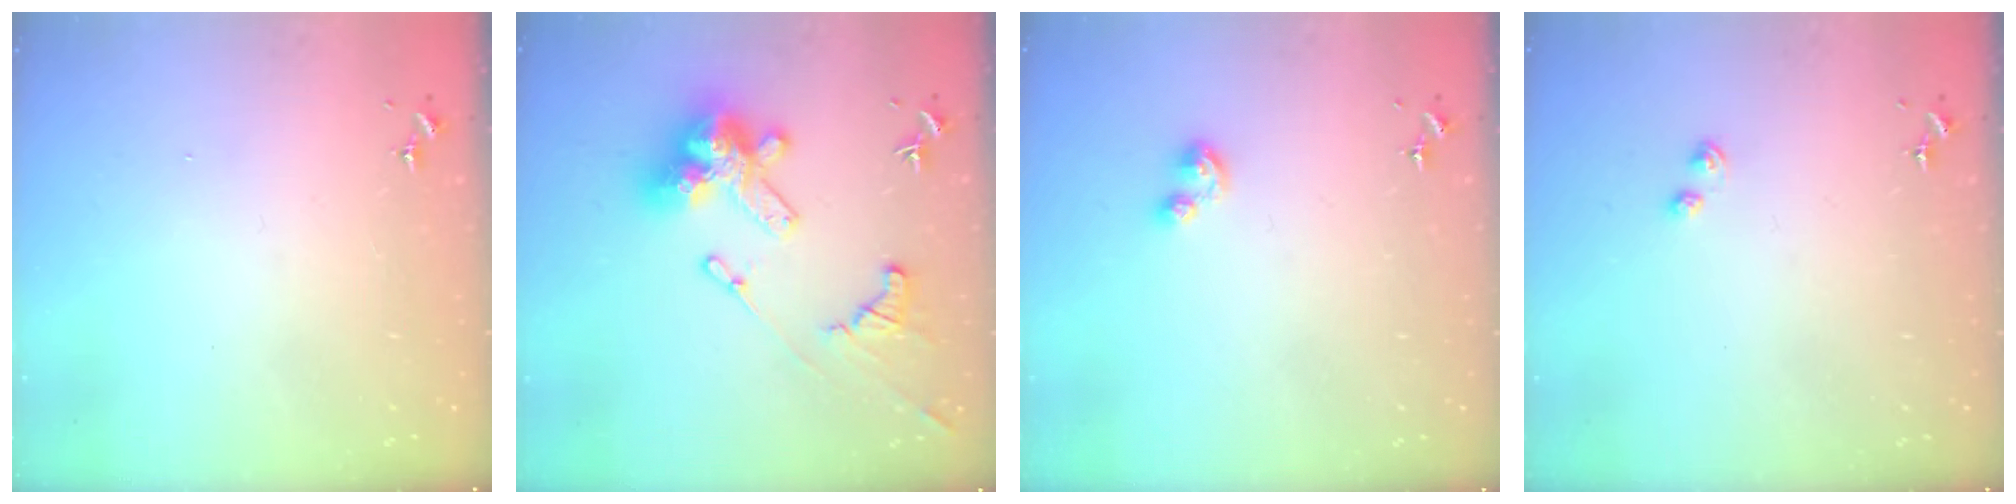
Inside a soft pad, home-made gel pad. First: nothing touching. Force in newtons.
{"total": 19.4, "press": 19.3, "slide": 1.9}
{"total": 5.6, "press": 5.5, "slide": 0.7}
{"total": 2.2, "press": 2.1, "slide": 0.5}